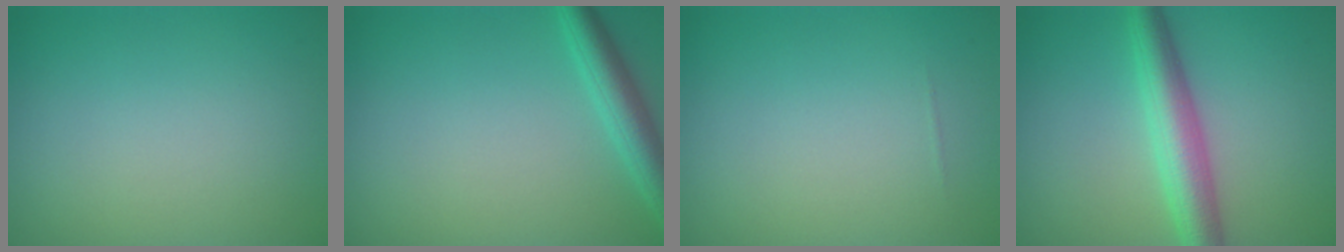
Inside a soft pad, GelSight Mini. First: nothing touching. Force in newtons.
{"total": 3.1, "press": 3.1, "slide": 0.2}
{"total": 0.0}
{"total": 4.8, "press": 4.8, "slide": 0.1}